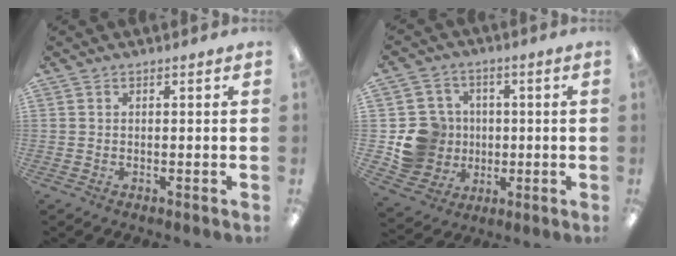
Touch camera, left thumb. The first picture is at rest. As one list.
[{"total": 11.5, "force": [-0.8, 11.0, 3.0], "torque": [-0.072, 0.018, 0.002]}]